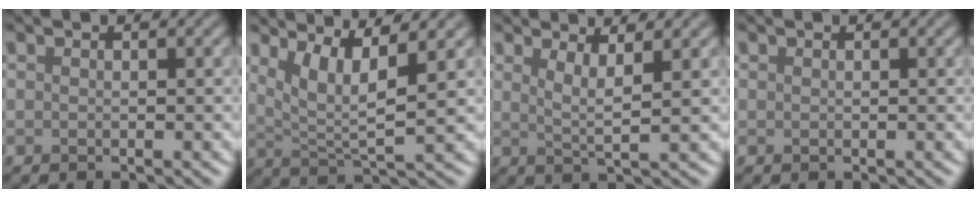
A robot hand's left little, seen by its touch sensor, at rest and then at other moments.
{"total": 4.8, "force": [2.4, 1.0, 4.0], "torque": [-0.077, -0.004, 0.051]}
{"total": 2.7, "force": [1.4, 0.5, 2.3], "torque": [-0.035, -0.005, 0.024]}
{"total": 0.0}